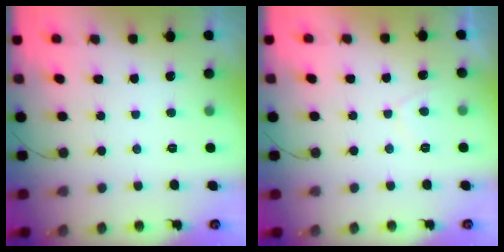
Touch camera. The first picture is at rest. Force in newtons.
{"total": 1.8, "press": 1.7, "slide": 0.6}